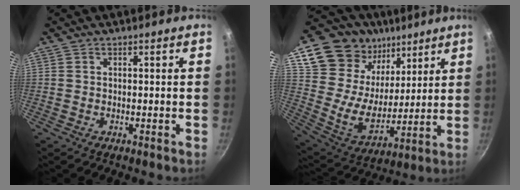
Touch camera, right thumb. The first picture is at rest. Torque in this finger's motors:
{"motor_torque": [-1.55, 1.84, 0.48, 0.10, 0.12]}